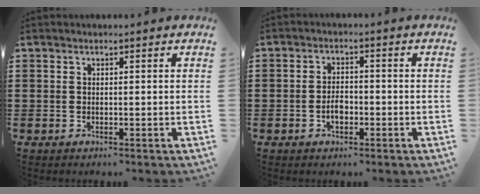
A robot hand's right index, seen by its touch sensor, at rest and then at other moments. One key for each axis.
{"total": 2.9, "fx": -0.9, "fy": 1.6, "fz": 2.2, "tx": -0.049, "ty": 0.002, "tz": -0.020}